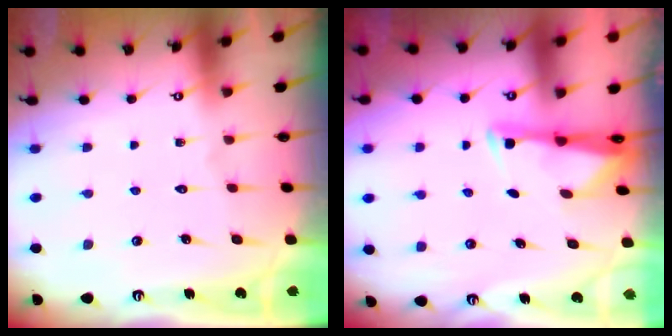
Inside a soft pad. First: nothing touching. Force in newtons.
{"total": 2.8, "press": 2.7, "slide": 0.4}